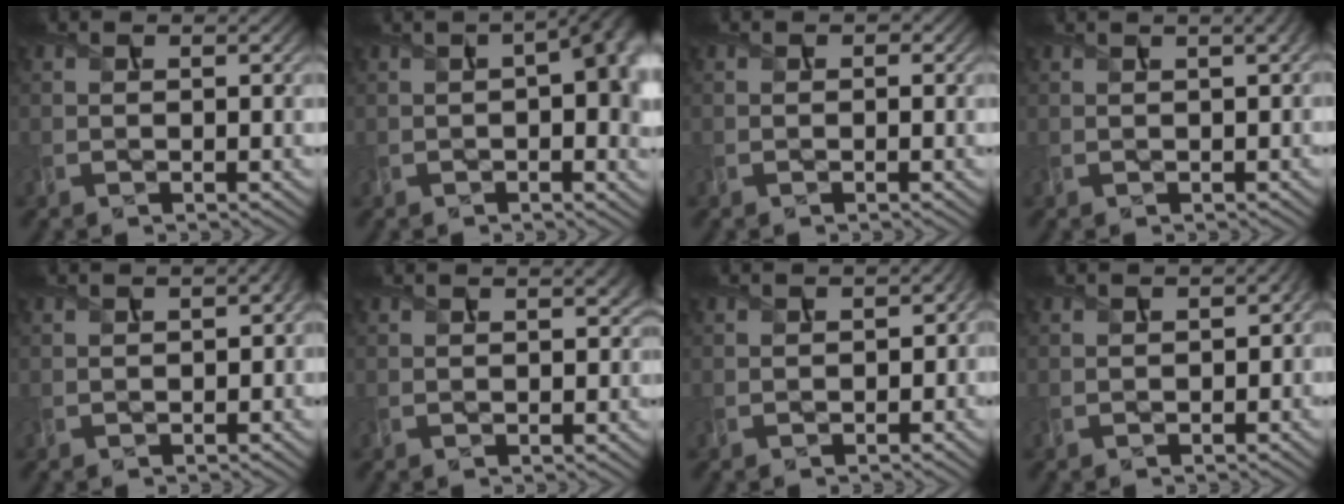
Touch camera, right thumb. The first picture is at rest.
{"total": 10.2, "force": [0.9, 4.8, 8.9], "torque": [-0.123, 0.000, 0.019]}
{"total": 0.5, "force": [0.0, 0.5, 0.2], "torque": [-0.001, -0.003, 0.001]}
{"total": 3.4, "force": [1.3, 1.2, 2.8], "torque": [-0.032, 0.019, 0.003]}
{"total": 2.6, "force": [-0.1, 1.3, 2.2], "torque": [-0.036, -0.003, 0.002]}
{"total": 1.9, "force": [1.1, 0.7, 1.4], "torque": [-0.021, 0.005, 0.015]}
{"total": 2.1, "force": [-0.7, 1.5, 1.4], "torque": [-0.023, -0.007, -0.008]}
{"total": 2.2, "force": [-0.5, 1.4, 1.6], "torque": [-0.027, -0.005, -0.003]}